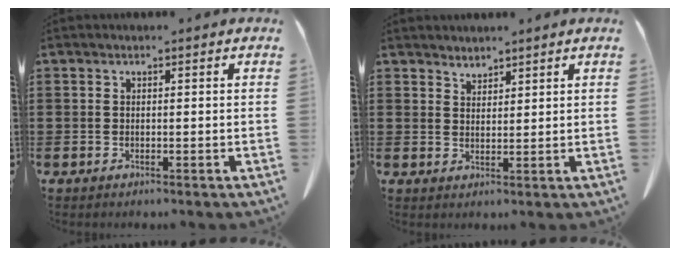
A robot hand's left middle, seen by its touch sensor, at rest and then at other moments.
{"total": 2.1, "force": [2.1, 0.2, -0.1], "torque": [-0.003, -0.006, 0.042]}